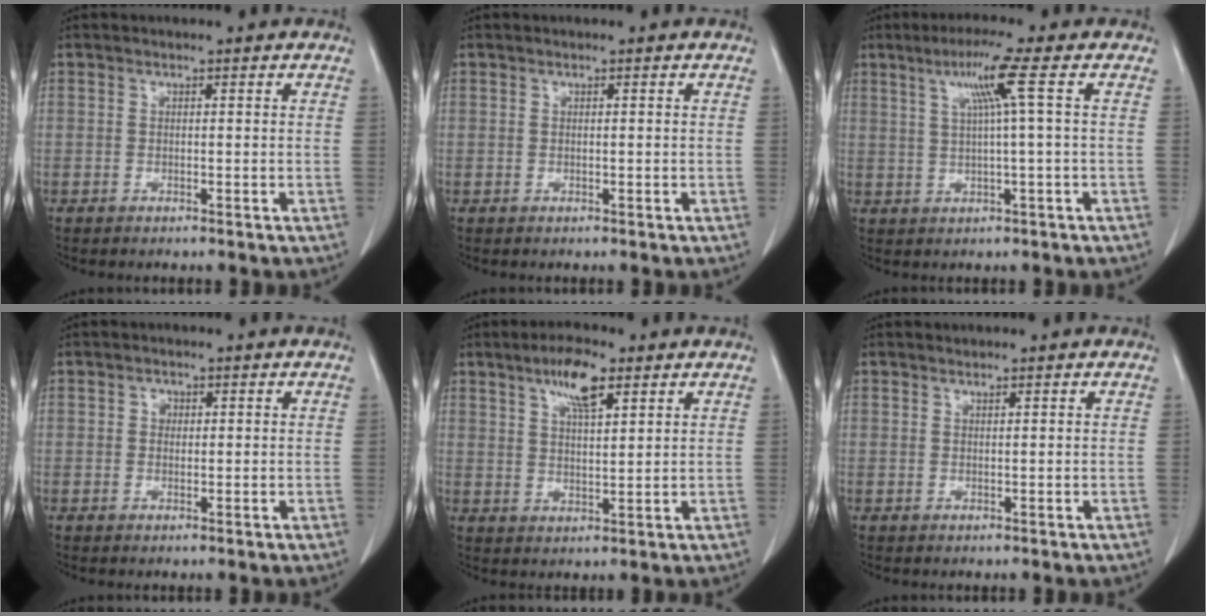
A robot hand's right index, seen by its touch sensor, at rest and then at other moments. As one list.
[{"total": 0.0}, {"total": 6.4, "force": [2.1, -1.2, 5.9], "torque": [-0.112, 0.009, 0.043]}, {"total": 1.7, "force": [0.4, 1.4, 0.9], "torque": [-0.018, 0.005, 0.007]}, {"total": 7.3, "force": [4.2, 2.0, 5.6], "torque": [-0.108, 0.004, 0.075]}, {"total": 0.7, "force": [0.6, 0.2, 0.2], "torque": [-0.007, 0.004, 0.013]}]